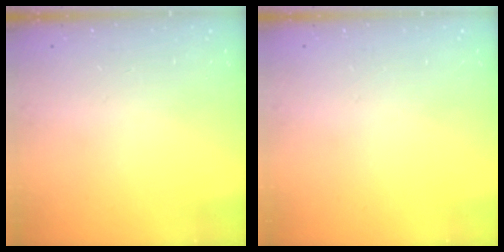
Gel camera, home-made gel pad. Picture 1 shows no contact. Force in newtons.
{"total": 0.0}